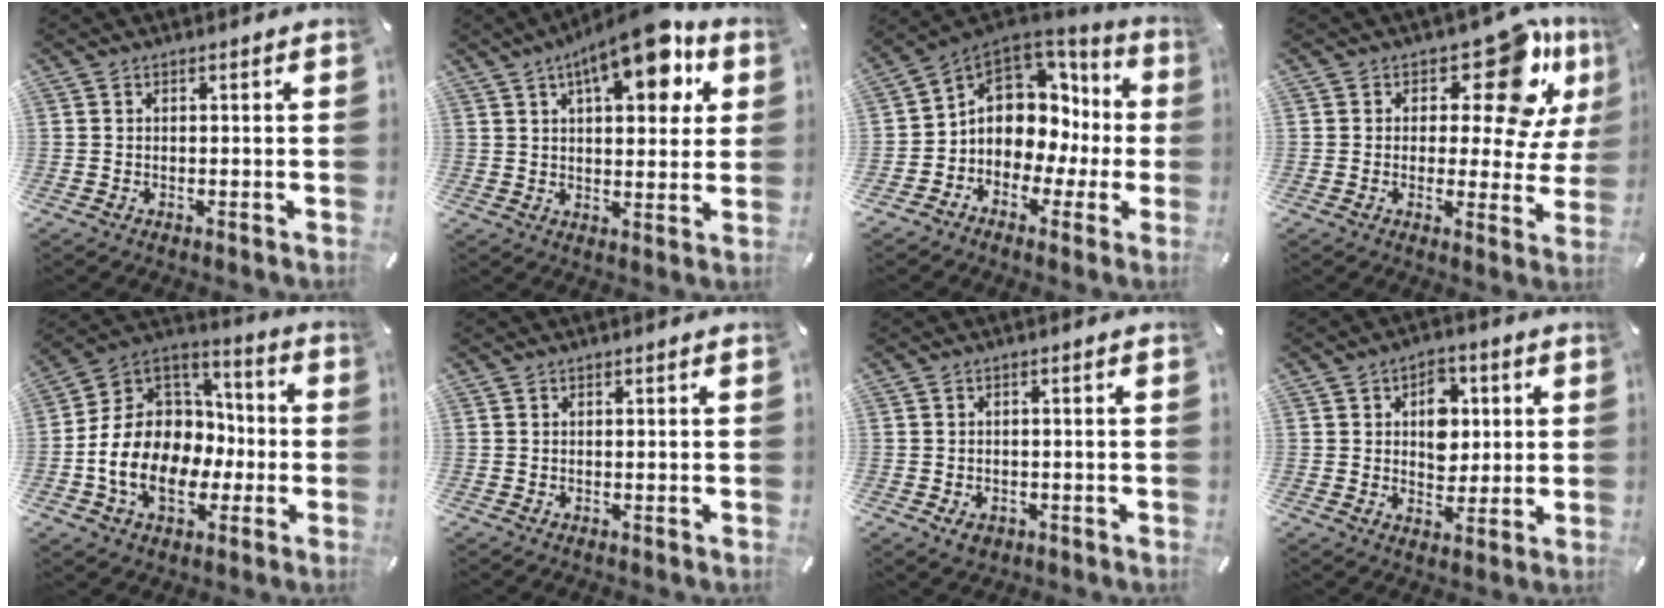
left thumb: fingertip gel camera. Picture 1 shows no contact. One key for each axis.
{"total": 15.0, "fx": 8.0, "fy": 5.9, "fz": 11.3, "tx": -0.154, "ty": -0.036, "tz": 0.127}
{"total": 9.7, "fx": 1.9, "fy": 8.2, "fz": 4.8, "tx": -0.086, "ty": -0.026, "tz": 0.038}
{"total": 16.7, "fx": 9.1, "fy": 7.4, "fz": 11.8, "tx": -0.151, "ty": -0.066, "tz": 0.149}
{"total": 16.0, "fx": -4.3, "fy": 12.7, "fz": 8.6, "tx": -0.191, "ty": 0.006, "tz": -0.079}
{"total": 0.0}
{"total": 2.8, "fx": -1.3, "fy": 2.1, "fz": 1.3, "tx": -0.029, "ty": 0.003, "tz": -0.026}
{"total": 8.3, "fx": 1.8, "fy": 6.4, "fz": 5.0, "tx": -0.054, "ty": -0.003, "tz": 0.024}